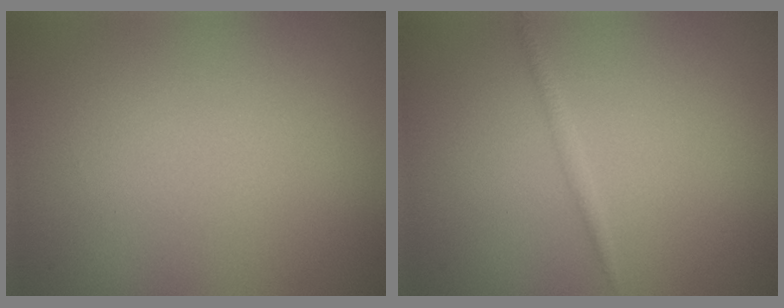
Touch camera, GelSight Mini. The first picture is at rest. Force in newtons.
{"total": 0.8, "press": 0.8, "slide": 0.0}